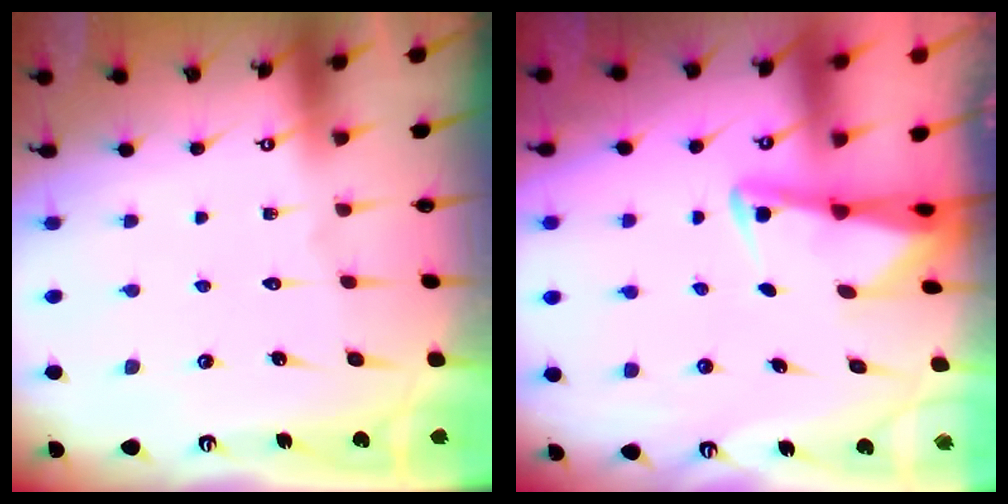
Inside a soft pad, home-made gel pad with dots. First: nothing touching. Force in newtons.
{"total": 2.3, "press": 2.3, "slide": 0.3}